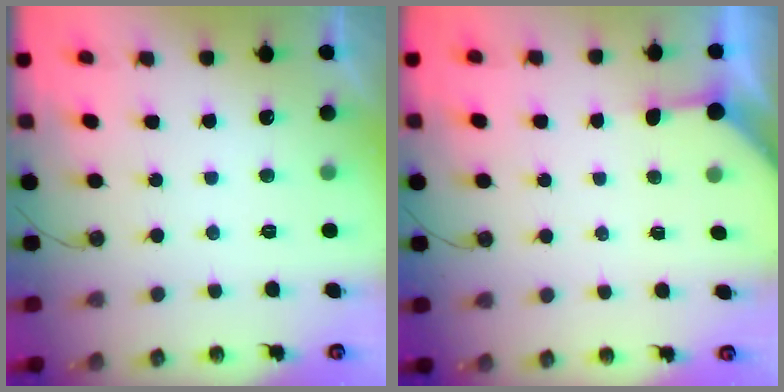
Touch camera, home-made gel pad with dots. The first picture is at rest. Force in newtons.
{"total": 2.7, "press": 2.7, "slide": 0.4}